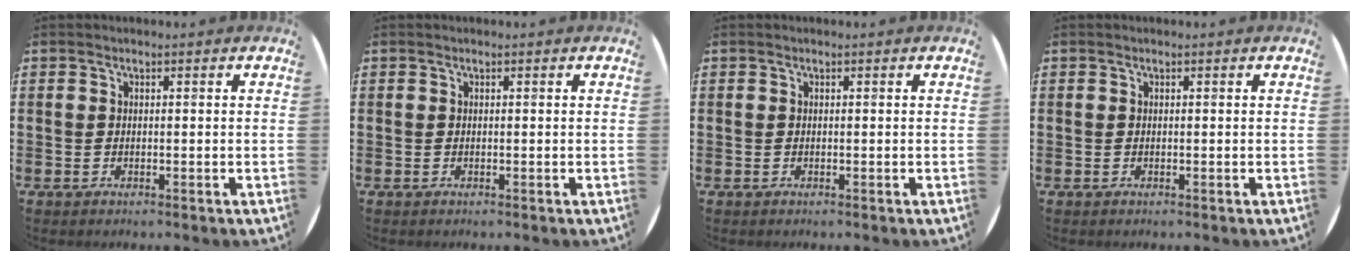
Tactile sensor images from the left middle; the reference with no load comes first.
{"total": 0.0}
{"total": 0.0}
{"total": 0.0}